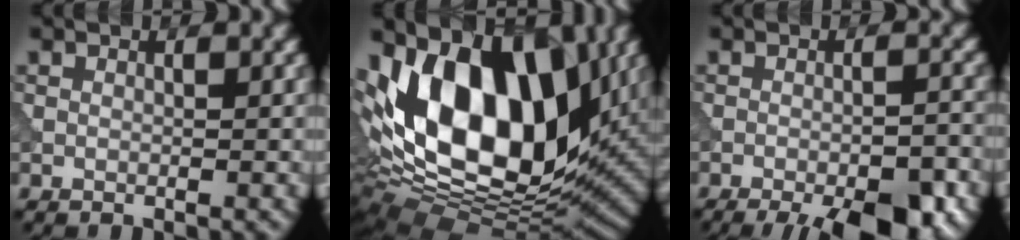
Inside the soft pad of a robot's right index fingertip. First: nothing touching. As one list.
[{"total": 15.6, "force": [3.5, 9.4, 12.0], "torque": [-0.209, 0.000, 0.047]}, {"total": 8.4, "force": [-5.3, 2.1, 6.1], "torque": [-0.081, -0.004, -0.077]}]